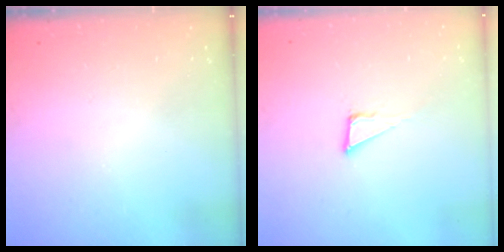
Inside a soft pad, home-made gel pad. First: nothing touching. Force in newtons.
{"total": 3.9, "press": 3.9, "slide": 0.2}